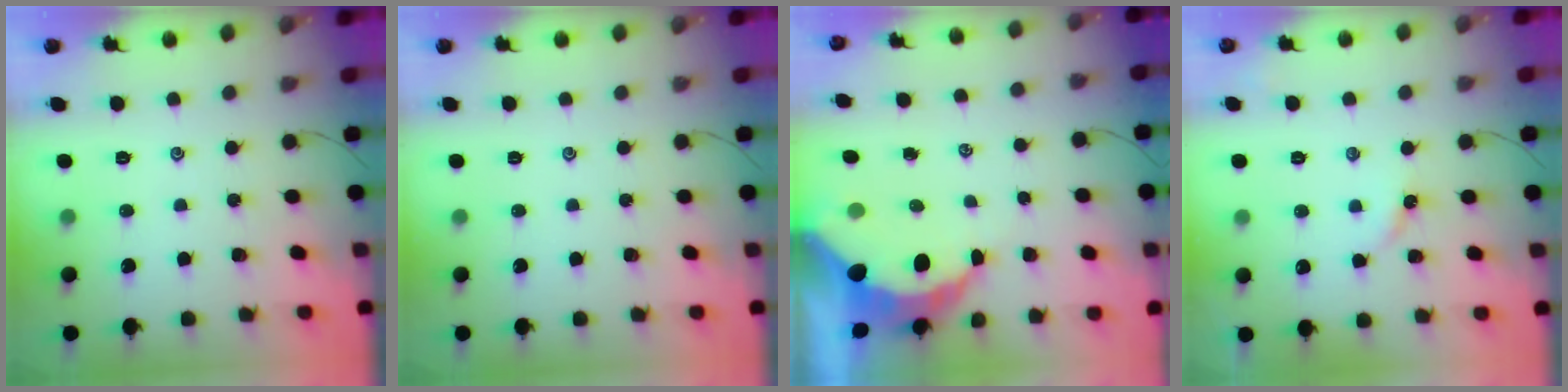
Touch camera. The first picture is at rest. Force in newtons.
{"total": 0.0}
{"total": 9.6, "press": 9.5, "slide": 1.3}
{"total": 2.5, "press": 2.5, "slide": 0.4}